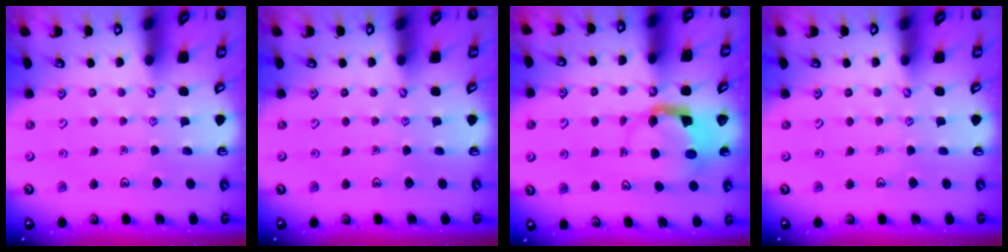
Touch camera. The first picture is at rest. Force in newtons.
{"total": 0.0}
{"total": 3.9, "press": 3.9, "slide": 0.6}
{"total": 0.0}